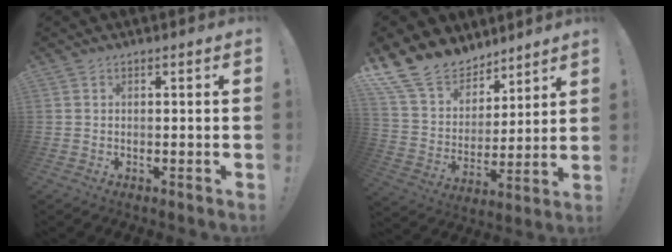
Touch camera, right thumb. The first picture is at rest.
{"total": 16.2, "force": [12.1, 9.6, 4.9], "torque": [-0.094, -0.084, 0.239]}